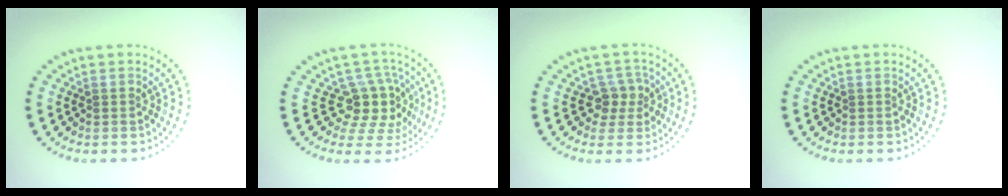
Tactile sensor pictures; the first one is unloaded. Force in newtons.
{"total": 4.0, "press": 3.0, "slide": 2.6}
{"total": 2.3, "press": 2.1, "slide": 1.0}
{"total": 0.0}